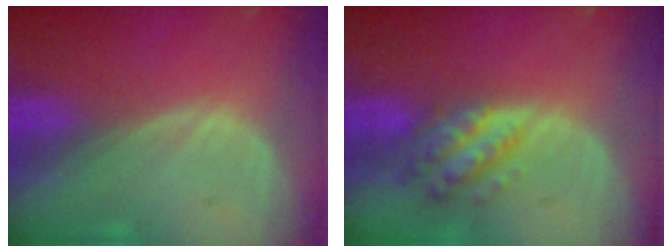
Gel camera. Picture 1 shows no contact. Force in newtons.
{"total": 6.5, "press": 5.8, "slide": 2.8}